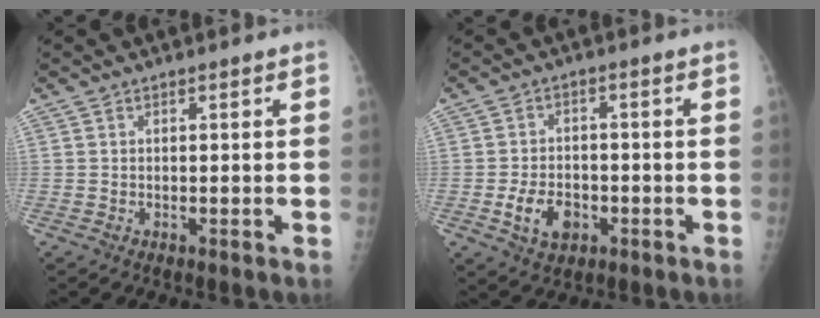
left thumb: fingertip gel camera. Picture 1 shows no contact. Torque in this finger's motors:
{"motor_torque": [0.23, 0.78, 0.31, 0.02, 0.02]}